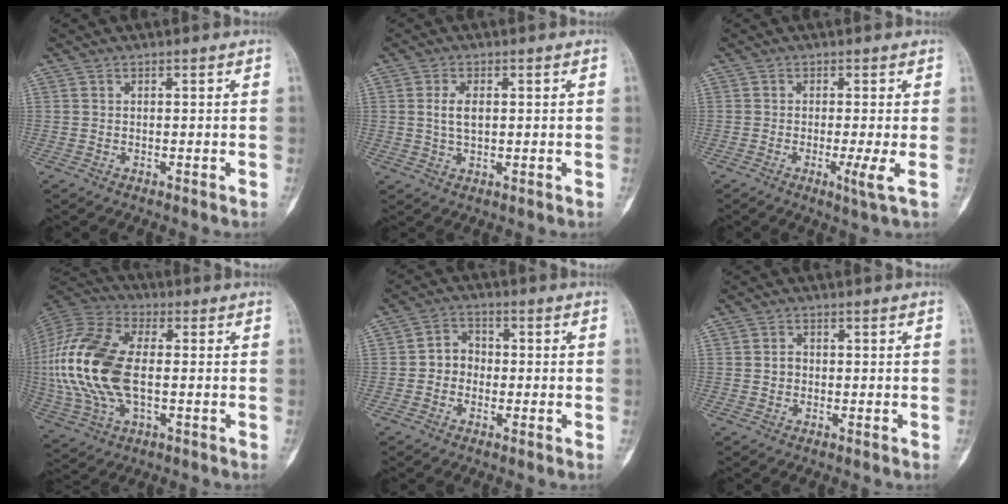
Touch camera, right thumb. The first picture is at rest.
{"total": 3.4, "force": [0.6, 1.6, 2.9], "torque": [-0.061, -0.001, 0.012]}
{"total": 3.1, "force": [-0.7, -0.3, 3.0], "torque": [-0.066, -0.011, -0.013]}
{"total": 21.2, "force": [-0.3, 11.1, 18.0], "torque": [-0.412, 0.010, -0.007]}
{"total": 4.1, "force": [-0.7, 3.5, 2.0], "torque": [-0.012, 0.018, -0.027]}
{"total": 1.3, "force": [-0.1, 1.1, 0.6], "torque": [-0.003, 0.005, -0.003]}